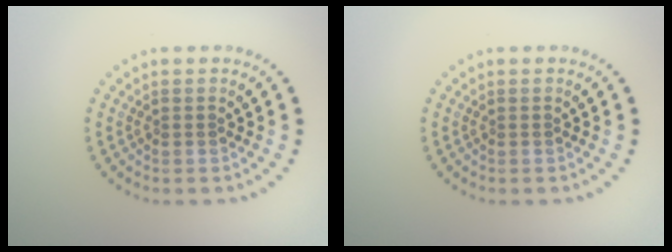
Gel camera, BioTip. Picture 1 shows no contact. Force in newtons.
{"total": 0.0}